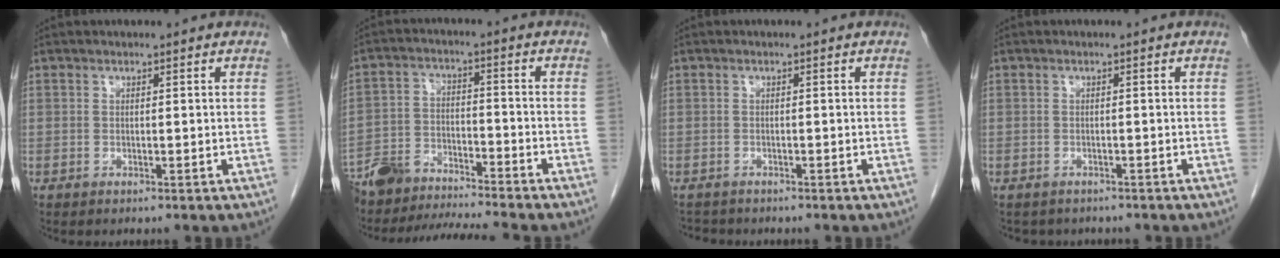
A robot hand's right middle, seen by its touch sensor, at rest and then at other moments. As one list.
[{"total": 9.9, "force": [-9.6, -0.5, 2.1], "torque": [-0.039, 0.007, -0.176]}, {"total": 2.0, "force": [-1.8, 0.8, 0.1], "torque": [-0.005, -0.004, -0.027]}, {"total": 3.3, "force": [-2.8, 1.6, 0.4], "torque": [-0.007, 0.002, -0.034]}]